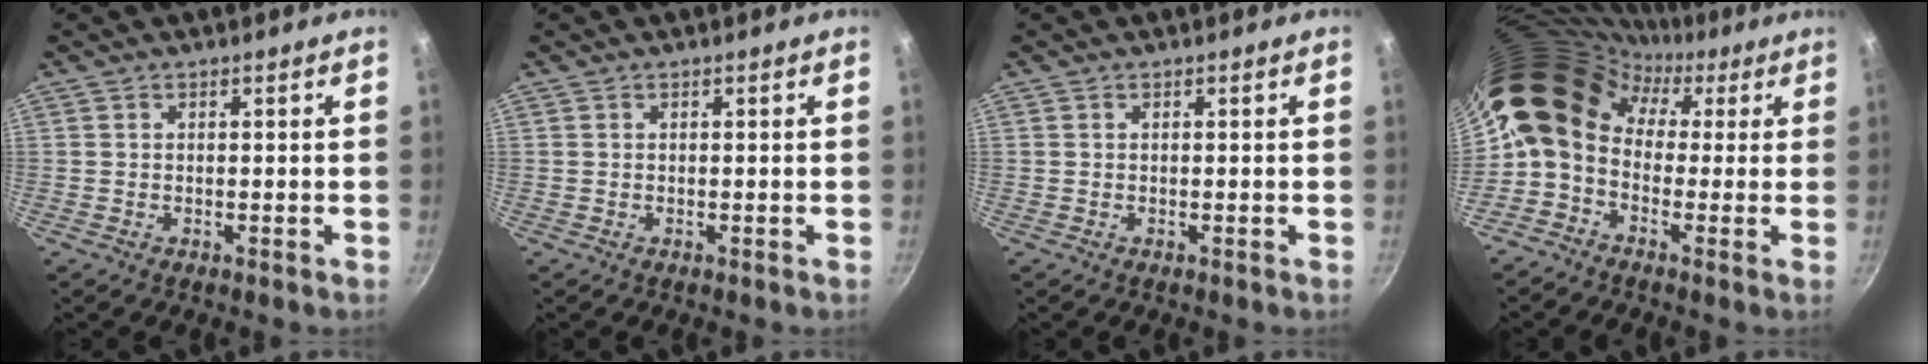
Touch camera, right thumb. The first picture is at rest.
{"total": 0.0}
{"total": 0.0}
{"total": 15.0, "force": [2.8, 11.8, 8.9], "torque": [-0.150, 0.034, 0.021]}